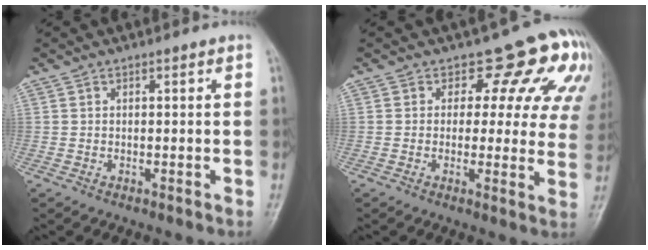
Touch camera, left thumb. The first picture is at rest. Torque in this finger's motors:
{"motor_torque": [0.50, 0.32, 0.19, -0.25, 0.09]}